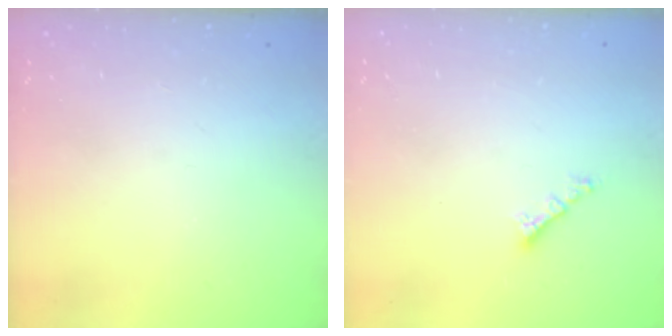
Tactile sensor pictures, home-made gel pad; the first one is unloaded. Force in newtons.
{"total": 1.8, "press": 1.8, "slide": 0.2}